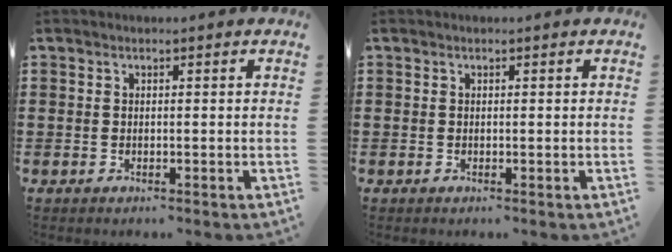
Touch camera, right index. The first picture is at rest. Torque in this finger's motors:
{"motor_torque": [0.00, 0.00, 0.00, 0.00]}